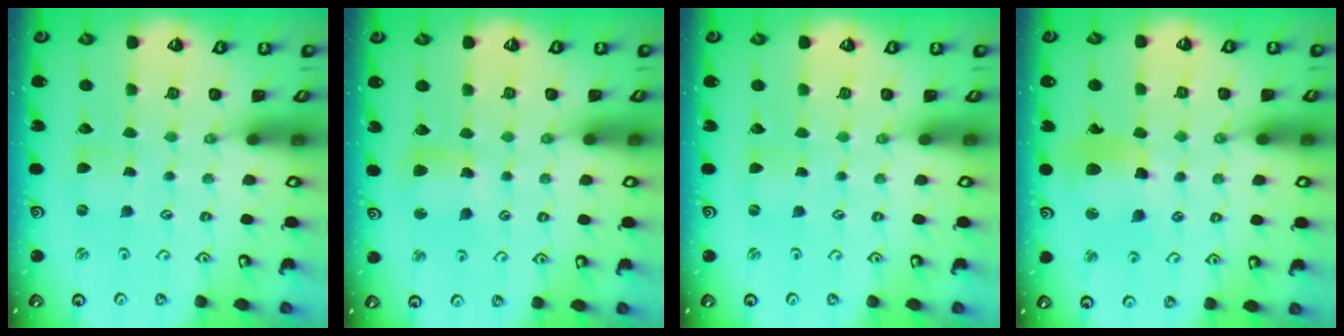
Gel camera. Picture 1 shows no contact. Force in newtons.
{"total": 8.5, "press": 8.3, "slide": 1.4}
{"total": 0.0}
{"total": 12.4, "press": 12.3, "slide": 1.6}